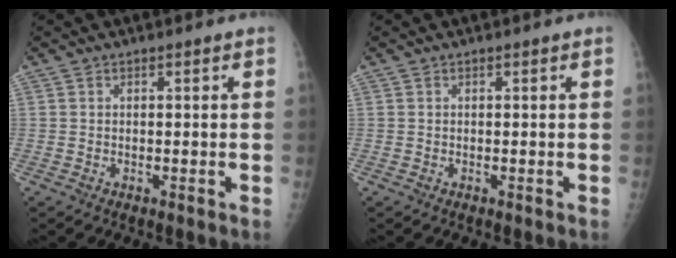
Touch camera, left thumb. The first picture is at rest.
{"total": 0.0}